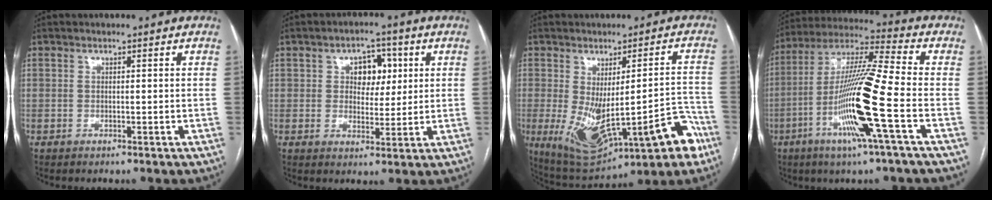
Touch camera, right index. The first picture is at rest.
{"total": 6.0, "force": [1.7, 3.9, 4.2], "torque": [-0.055, 0.017, 0.029]}
{"total": 17.8, "force": [-7.0, 5.8, 15.3], "torque": [-0.203, 0.010, -0.075]}
{"total": 16.8, "force": [-5.2, -0.9, 15.9], "torque": [-0.315, -0.013, -0.107]}